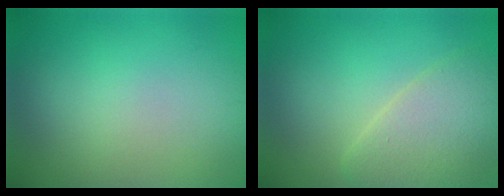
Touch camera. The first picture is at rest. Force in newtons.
{"total": 4.3, "press": 4.3, "slide": 0.3}